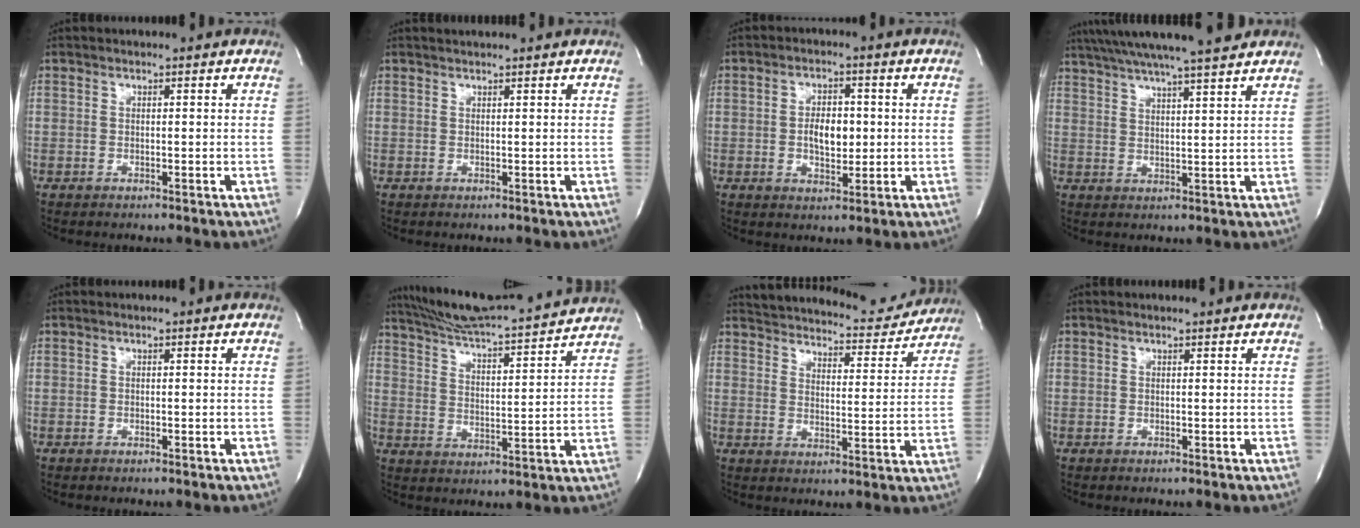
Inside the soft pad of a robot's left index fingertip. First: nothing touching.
{"total": 2.3, "force": [2.2, -0.1, 0.8], "torque": [-0.010, 0.017, 0.032]}
{"total": 5.2, "force": [-0.1, 2.7, 4.4], "torque": [-0.075, 0.000, 0.001]}
{"total": 17.2, "force": [14.9, 0.7, 8.5], "torque": [-0.152, 0.026, 0.218]}
{"total": 0.0}
{"total": 19.5, "force": [18.2, 0.4, 7.0], "torque": [-0.119, -0.007, 0.264]}
{"total": 16.8, "force": [16.1, 3.7, 3.1], "torque": [-0.038, -0.020, 0.205]}
{"total": 0.9, "force": [0.9, 0.0, 0.2], "torque": [-0.007, 0.003, 0.014]}